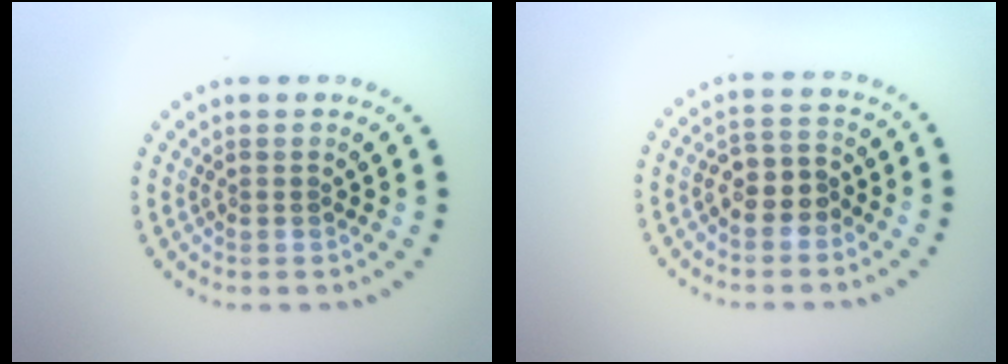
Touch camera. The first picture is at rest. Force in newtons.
{"total": 2.7, "press": 2.5, "slide": 1.2}